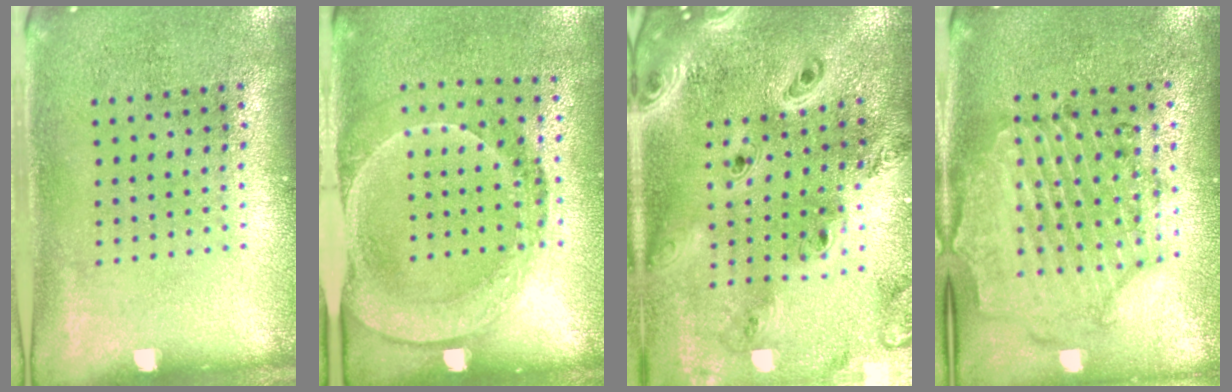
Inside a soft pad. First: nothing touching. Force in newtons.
{"total": 1.7, "press": 1.4, "slide": 1.1}
{"total": 3.4, "press": 2.7, "slide": 2.0}
{"total": 1.0, "press": 1.0, "slide": 0.3}